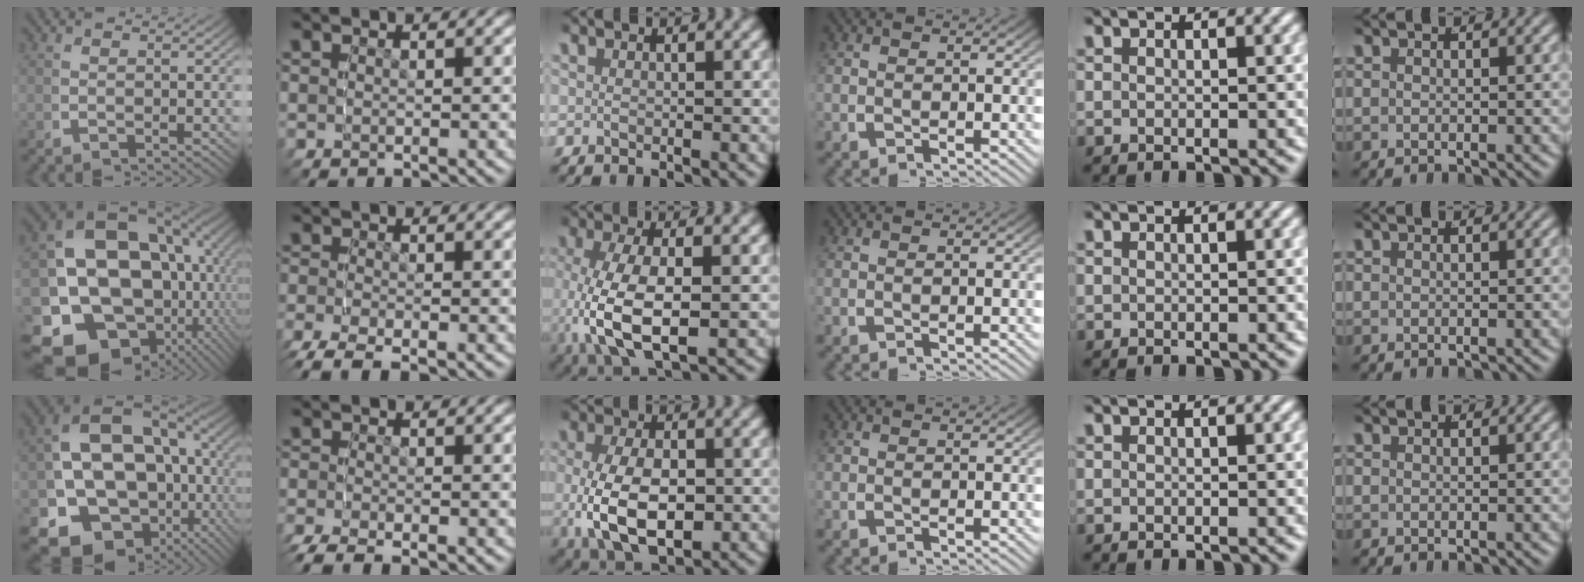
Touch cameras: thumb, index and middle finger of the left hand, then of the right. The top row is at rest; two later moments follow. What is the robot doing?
{"motion": "grasp_and_lifting", "object": "cloth"}